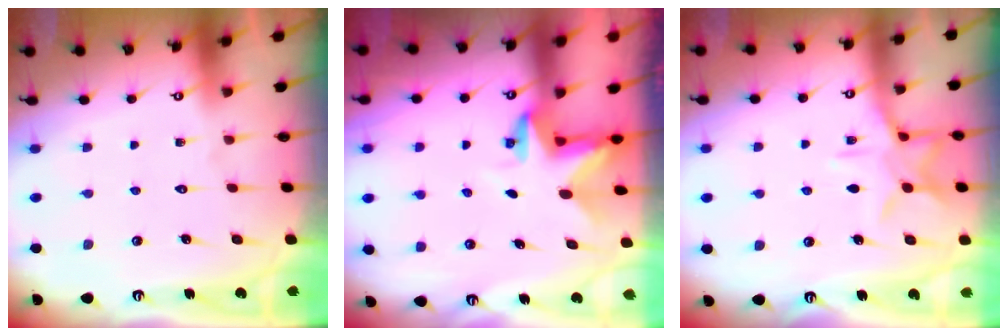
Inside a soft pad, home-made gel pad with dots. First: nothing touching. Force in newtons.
{"total": 2.8, "press": 2.8, "slide": 0.2}
{"total": 11.0, "press": 11.0, "slide": 0.7}